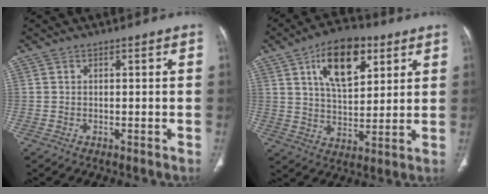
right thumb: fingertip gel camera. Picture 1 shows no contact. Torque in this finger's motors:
{"motor_torque": [0.26, 1.50, 0.22, 0.01, 0.24]}